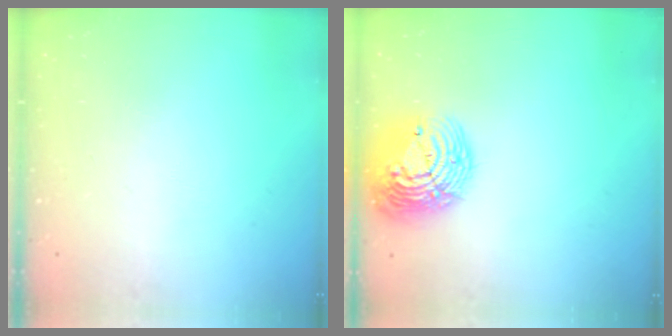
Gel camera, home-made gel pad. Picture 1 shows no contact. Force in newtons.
{"total": 17.3, "press": 17.3, "slide": 1.1}